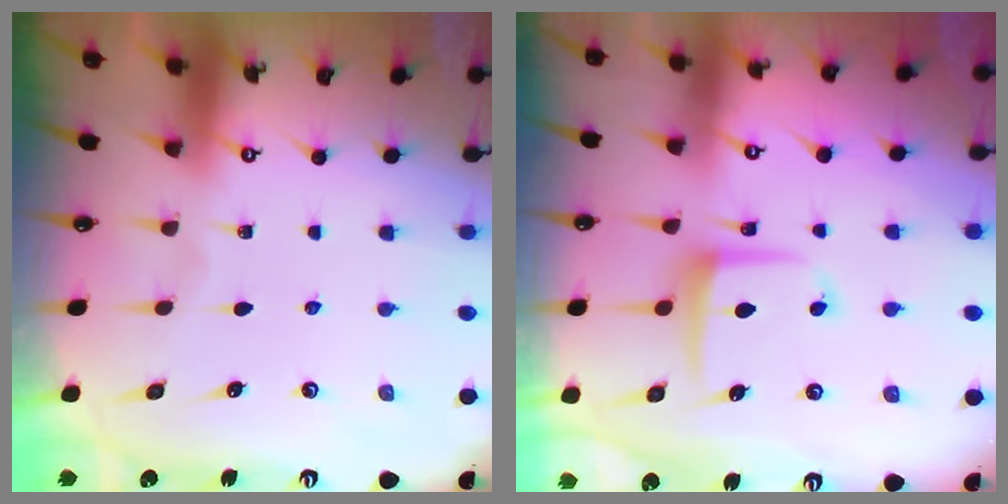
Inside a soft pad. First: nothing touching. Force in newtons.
{"total": 7.7, "press": 7.7, "slide": 0.5}